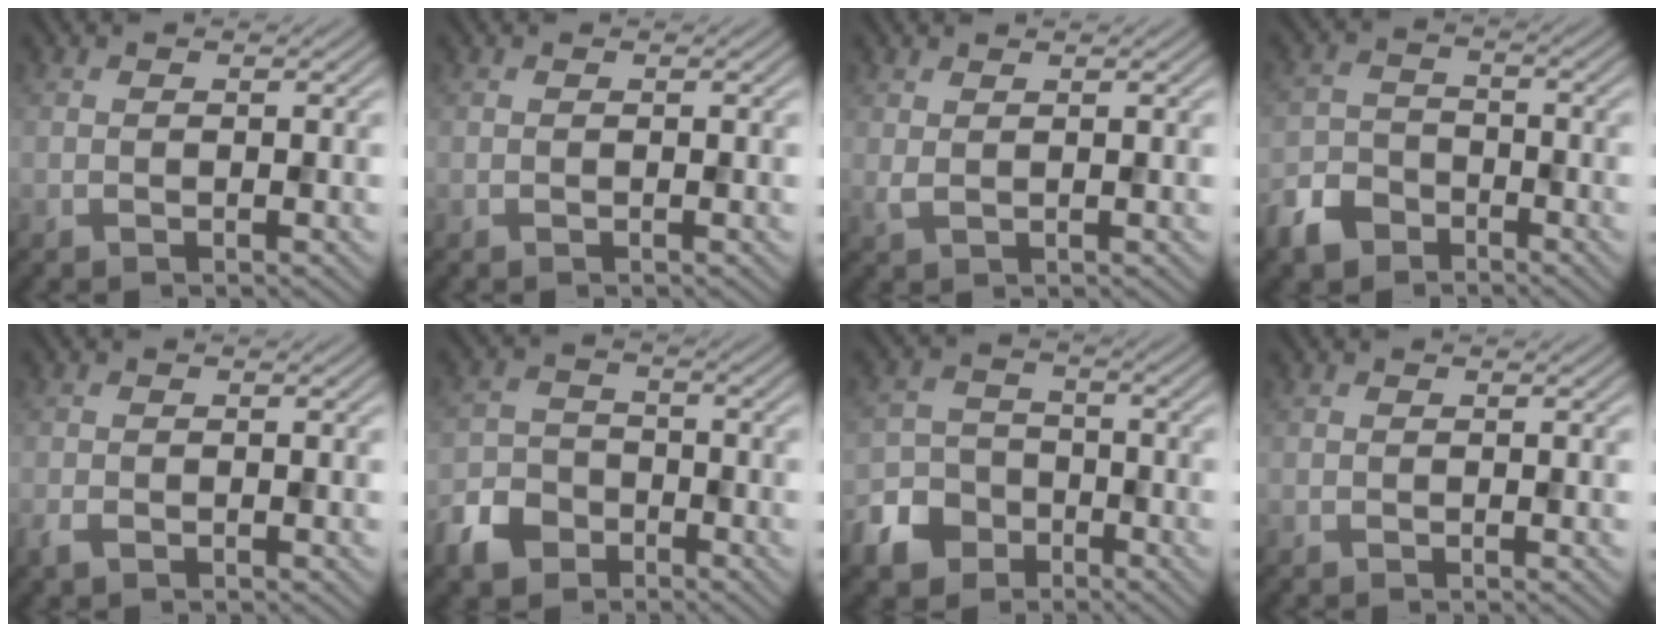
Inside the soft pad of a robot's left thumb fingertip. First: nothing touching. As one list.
[{"total": 0.0}, {"total": 1.2, "force": [0.8, 0.4, 0.8], "torque": [-0.024, -0.002, 0.018]}, {"total": 5.5, "force": [-3.9, 3.3, 1.9], "torque": [-0.048, -0.001, -0.088]}, {"total": 1.5, "force": [-0.8, 0.8, 0.9], "torque": [-0.024, -0.005, -0.017]}, {"total": 5.8, "force": [-3.7, 3.9, 2.2], "torque": [-0.054, -0.002, -0.087]}, {"total": 7.1, "force": [-4.2, 5.1, 2.7], "torque": [-0.067, -0.013, -0.092]}, {"total": 0.0}]